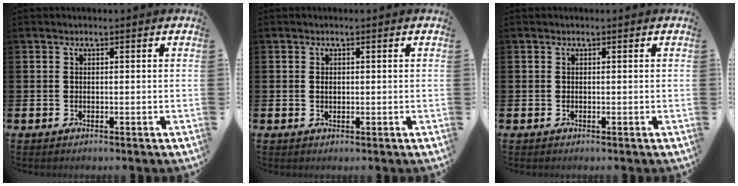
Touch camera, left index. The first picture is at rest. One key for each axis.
{"total": 0.8, "fx": 0.2, "fy": 0.5, "fz": 0.6, "tx": -0.002, "ty": 0.001, "tz": 0.000}
{"total": 0.0}